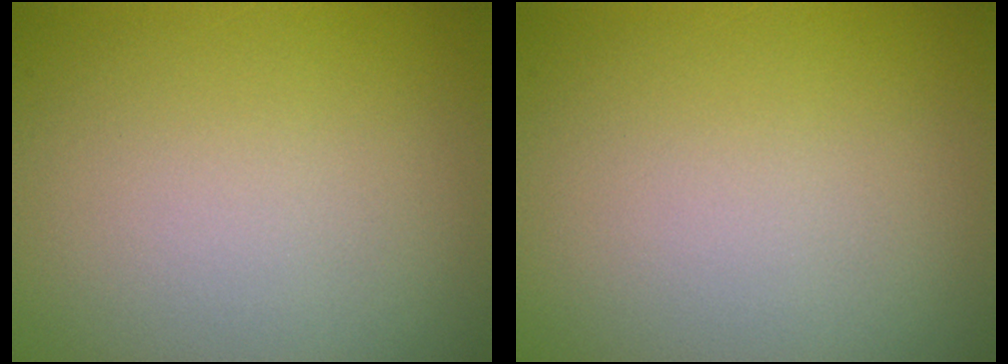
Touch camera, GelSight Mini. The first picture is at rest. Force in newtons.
{"total": 0.0}